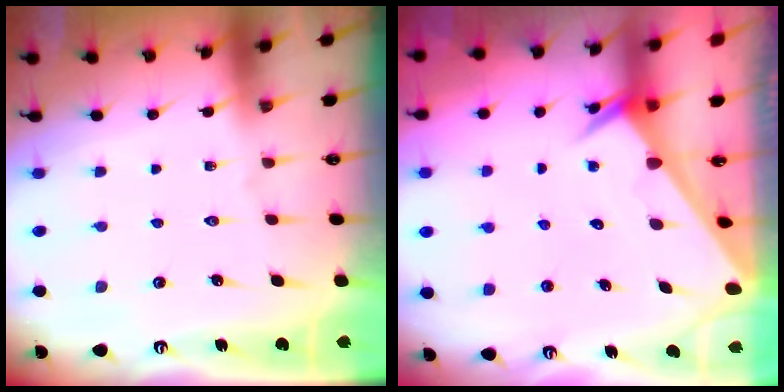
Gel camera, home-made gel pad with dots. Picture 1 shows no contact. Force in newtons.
{"total": 2.4, "press": 2.4, "slide": 0.0}